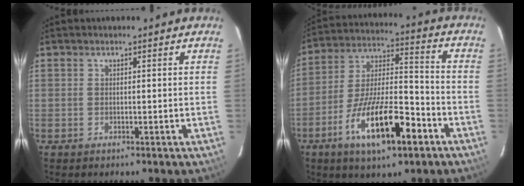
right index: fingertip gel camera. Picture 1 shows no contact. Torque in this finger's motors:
{"motor_torque": [1.23, -0.90, 0.88, 0.21]}